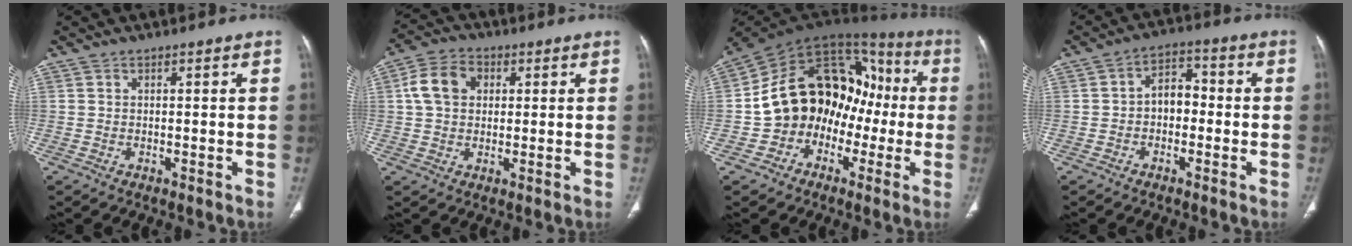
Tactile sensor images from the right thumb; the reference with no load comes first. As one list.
[{"total": 8.1, "force": [1.7, 6.1, 5.0], "torque": [-0.085, 0.013, 0.025]}, {"total": 19.6, "force": [-3.3, 14.7, 12.5], "torque": [-0.133, 0.083, -0.055]}, {"total": 5.7, "force": [-1.0, 4.1, 3.8], "torque": [-0.035, 0.028, -0.028]}]